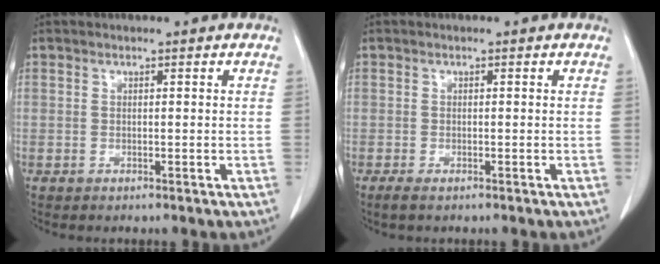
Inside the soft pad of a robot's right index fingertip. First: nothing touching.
{"total": 1.2, "force": [-0.5, 0.1, 1.1], "torque": [-0.024, -0.005, -0.008]}